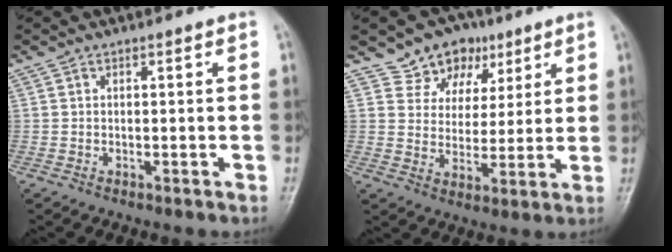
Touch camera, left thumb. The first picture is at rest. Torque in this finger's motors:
{"motor_torque": [0.04, 0.17, -0.38, -0.15, 0.00]}